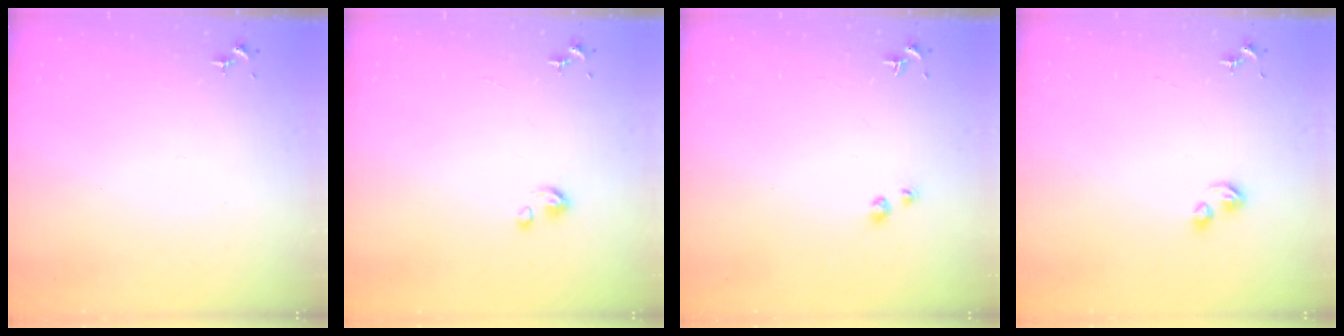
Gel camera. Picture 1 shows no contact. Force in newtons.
{"total": 2.3, "press": 2.3, "slide": 0.3}
{"total": 2.9, "press": 2.8, "slide": 0.4}
{"total": 3.8, "press": 3.7, "slide": 0.7}